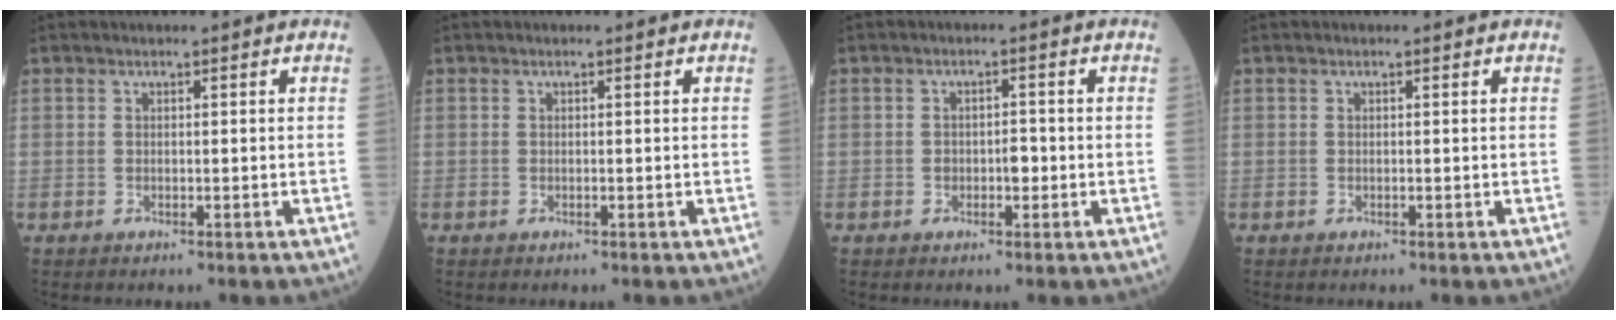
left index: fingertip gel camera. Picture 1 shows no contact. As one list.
[{"total": 0.0}, {"total": 2.2, "force": [-0.6, 1.2, 1.8], "torque": [-0.024, 0.004, -0.009]}, {"total": 0.0}]